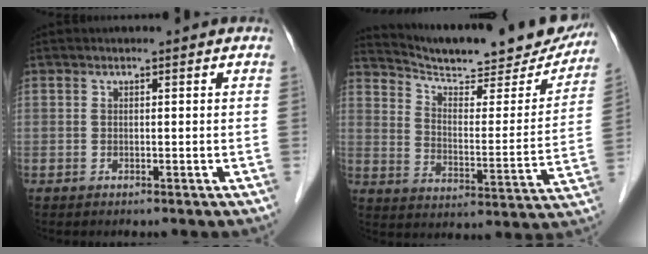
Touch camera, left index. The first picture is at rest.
{"total": 23.1, "force": [21.2, 4.3, 8.2], "torque": [-0.120, -0.036, 0.285]}